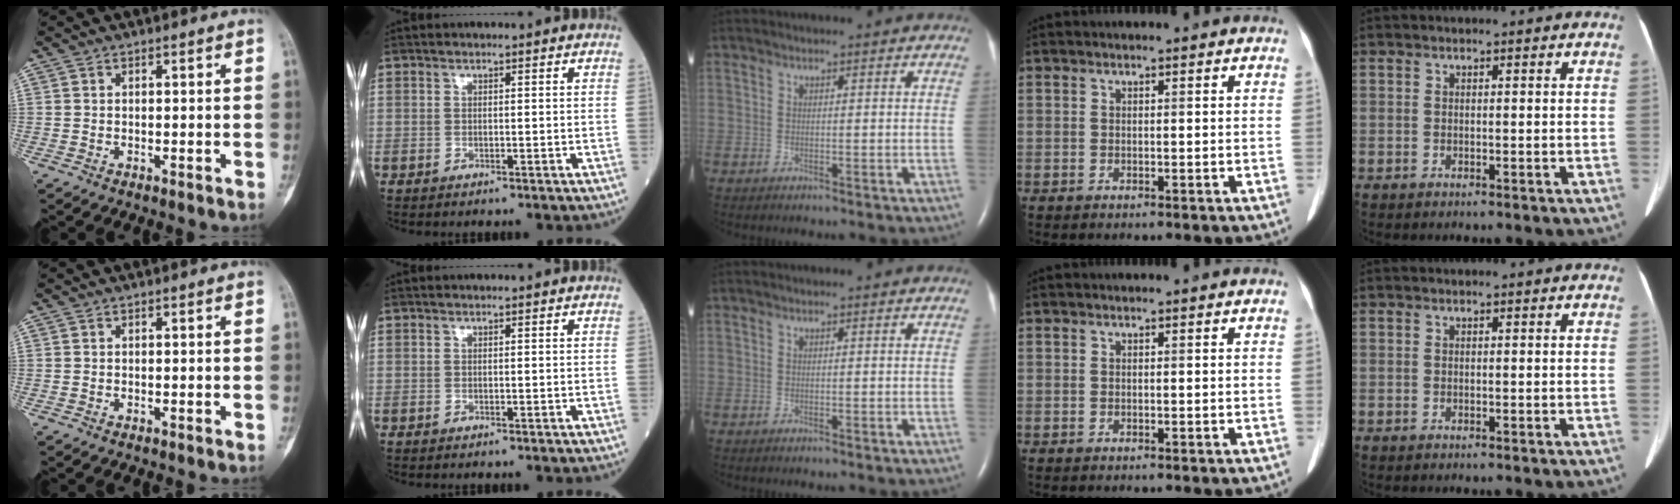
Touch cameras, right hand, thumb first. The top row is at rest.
{}